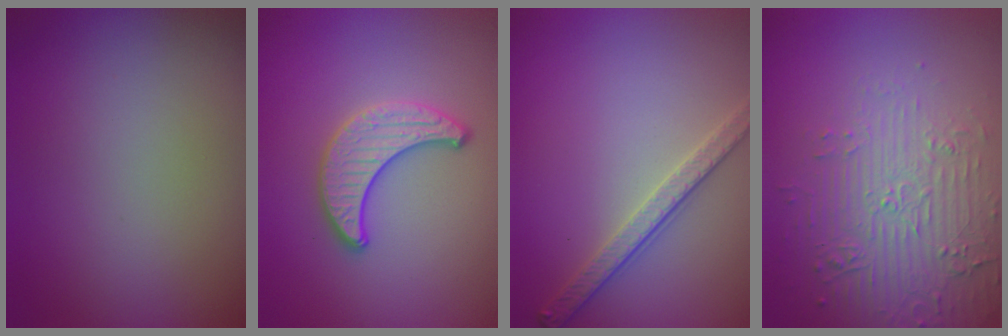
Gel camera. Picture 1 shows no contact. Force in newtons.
{"total": 3.4, "press": 3.3, "slide": 0.5}
{"total": 2.8, "press": 2.6, "slide": 1.0}
{"total": 5.2, "press": 3.7, "slide": 3.6}